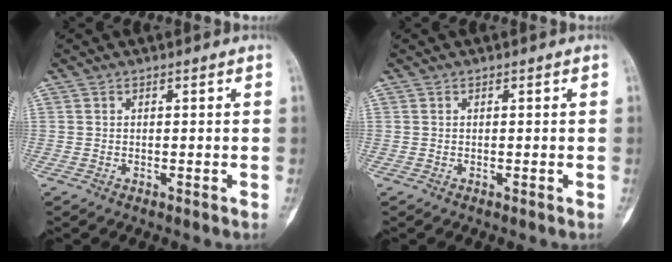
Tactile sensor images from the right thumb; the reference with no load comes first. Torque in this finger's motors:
{"motor_torque": [0.00, 0.00, 0.05, -0.05, 0.00]}